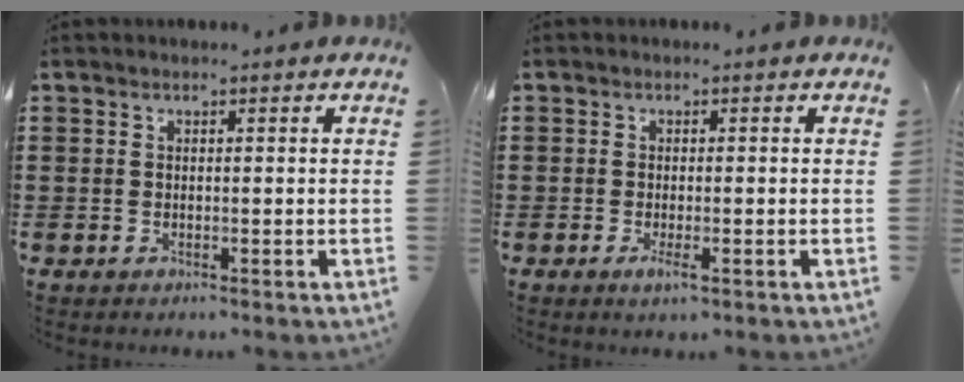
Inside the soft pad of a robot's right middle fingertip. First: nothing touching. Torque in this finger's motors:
{"motor_torque": [2.14, 0.00, 0.34, 0.09]}